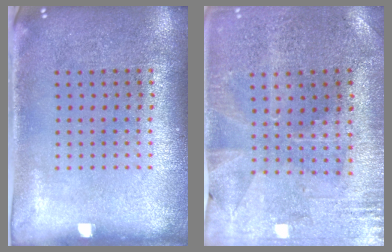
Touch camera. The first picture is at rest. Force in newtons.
{"total": 0.5, "press": 0.5, "slide": 0.3}